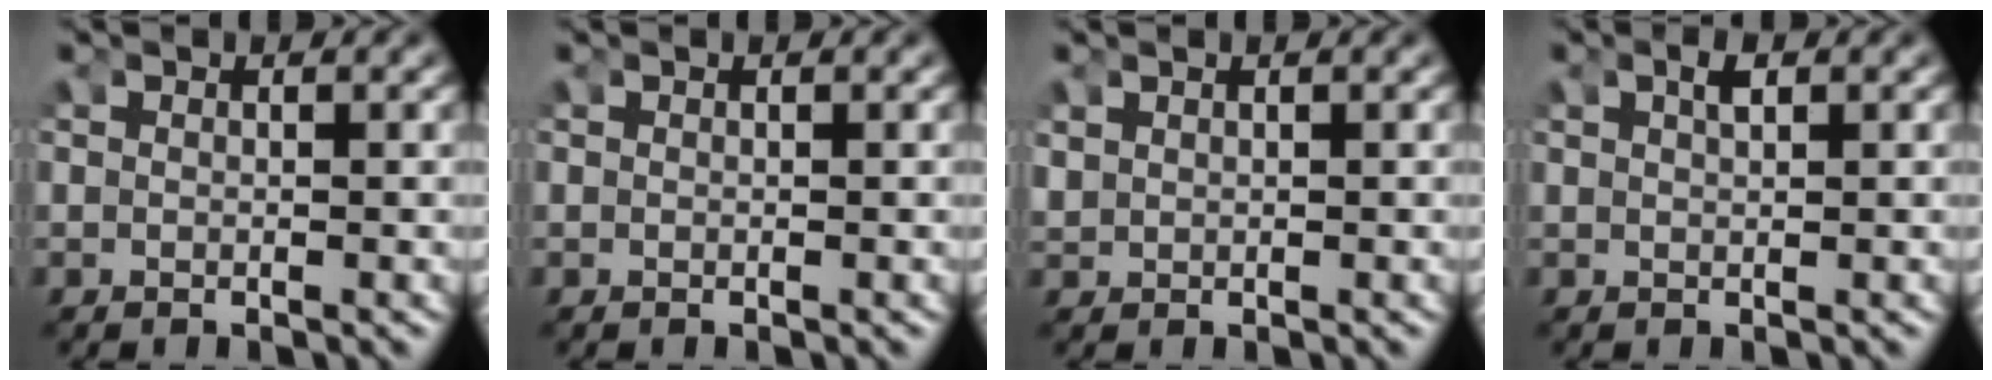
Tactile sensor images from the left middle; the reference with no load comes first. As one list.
[{"total": 0.0}, {"total": 0.8, "force": [0.6, 0.4, 0.3], "torque": [-0.012, 0.001, 0.017]}, {"total": 1.0, "force": [0.5, -0.2, 0.8], "torque": [-0.009, 0.005, 0.009]}]